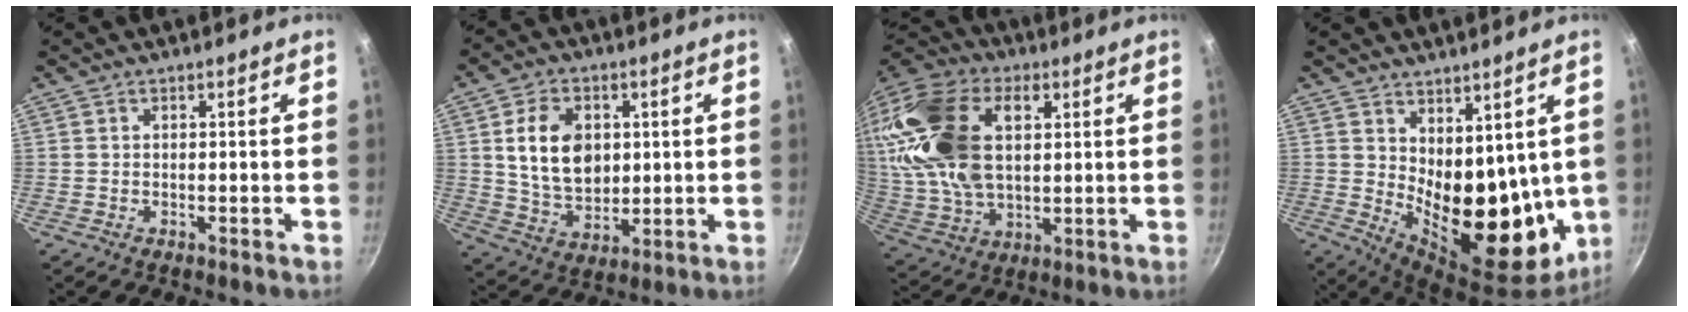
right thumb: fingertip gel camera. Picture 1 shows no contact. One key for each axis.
{"total": 12.8, "fx": 2.5, "fy": 9.1, "fz": 8.6, "tx": -0.126, "ty": -0.013, "tz": 0.052}
{"total": 25.5, "fx": 6.5, "fy": 15.6, "fz": 19.1, "tx": -0.377, "ty": 0.002, "tz": 0.118}
{"total": 16.4, "fx": 3.0, "fy": 9.0, "fz": 13.4, "tx": -0.156, "ty": -0.060, "tz": 0.069}